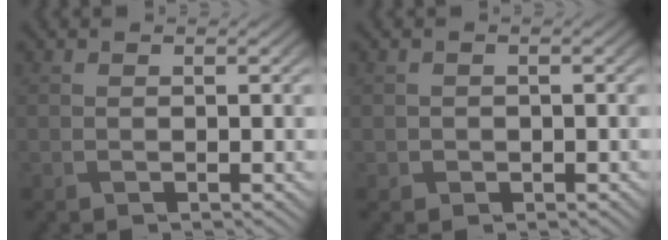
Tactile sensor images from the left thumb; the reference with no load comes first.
{"total": 1.4, "force": [-0.4, 1.3, 0.2], "torque": [-0.010, -0.004, -0.015]}